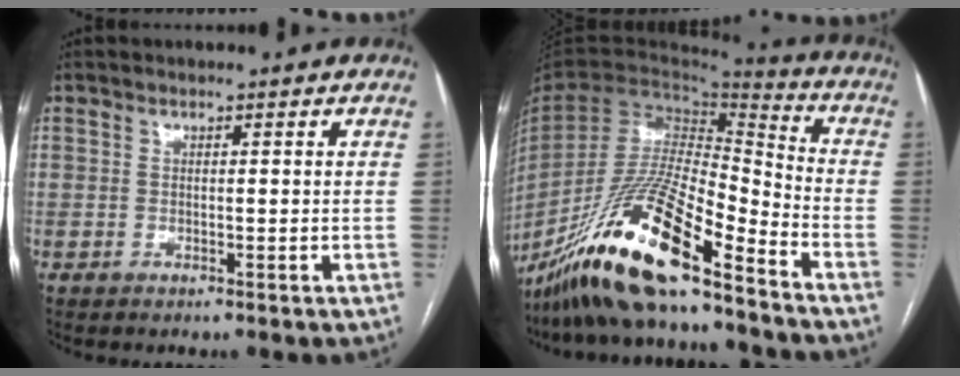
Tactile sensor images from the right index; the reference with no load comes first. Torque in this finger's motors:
{"motor_torque": [1.03, -1.11, 0.73, 0.18]}